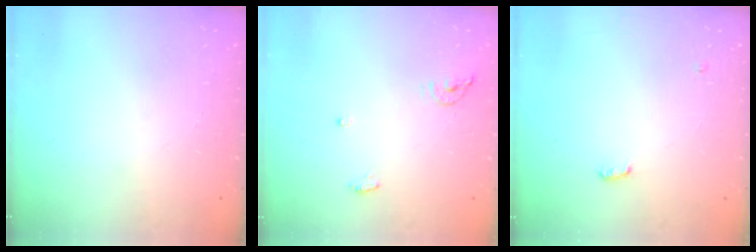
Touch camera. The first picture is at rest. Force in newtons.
{"total": 5.9, "press": 5.6, "slide": 1.7}
{"total": 7.6, "press": 4.2, "slide": 6.4}